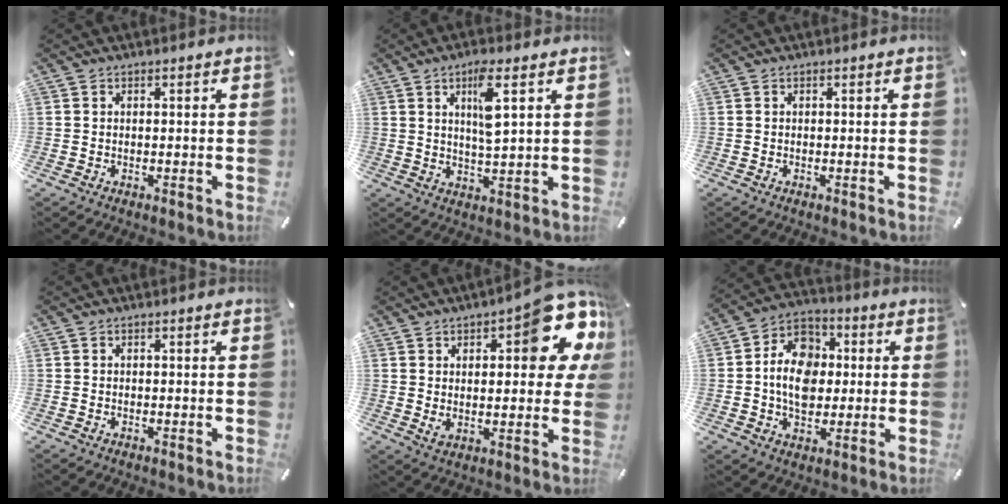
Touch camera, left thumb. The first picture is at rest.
{"total": 8.2, "force": [3.3, 1.9, 7.3], "torque": [-0.125, -0.008, 0.050]}
{"total": 0.0}
{"total": 0.0}
{"total": 16.4, "force": [8.1, 6.7, 12.6], "torque": [-0.151, -0.058, 0.130]}
{"total": 11.9, "force": [-0.9, 9.6, 6.9], "torque": [-0.131, 0.019, -0.016]}